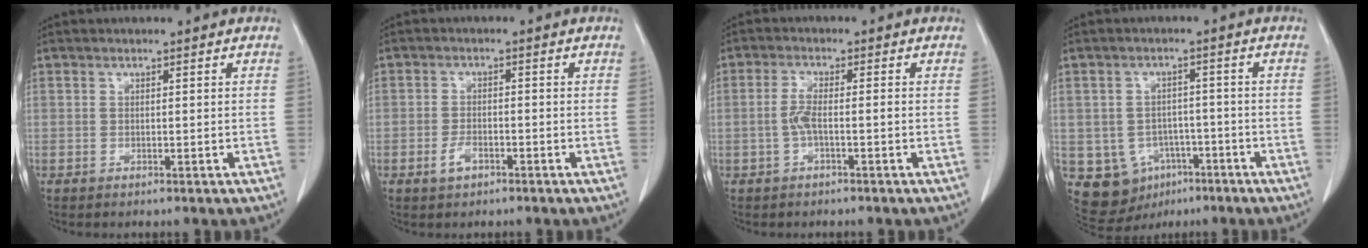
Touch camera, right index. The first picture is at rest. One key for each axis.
{"total": 2.6, "fx": -1.5, "fy": 1.3, "fz": 1.7, "tx": -0.034, "ty": 0.002, "tz": -0.025}
{"total": 2.7, "fx": -0.7, "fy": 0.3, "fz": 2.6, "tx": -0.055, "ty": 0.005, "tz": -0.014}
{"total": 9.1, "fx": -3.8, "fy": 7.8, "fz": 2.6, "tx": -0.051, "ty": 0.016, "tz": -0.041}